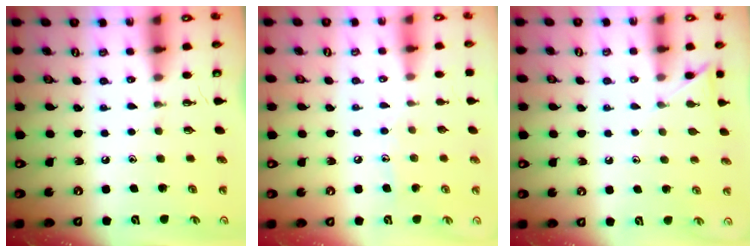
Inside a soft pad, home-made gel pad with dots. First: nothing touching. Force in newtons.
{"total": 6.3, "press": 6.3, "slide": 0.5}
{"total": 5.5, "press": 5.5, "slide": 0.5}